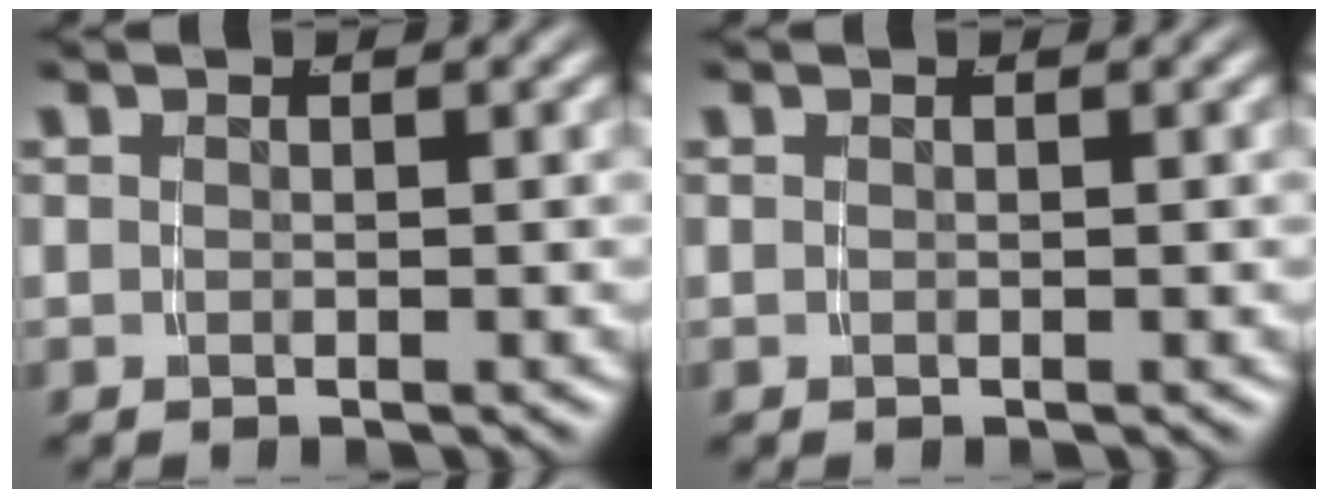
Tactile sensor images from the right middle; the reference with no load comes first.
{"total": 0.0}